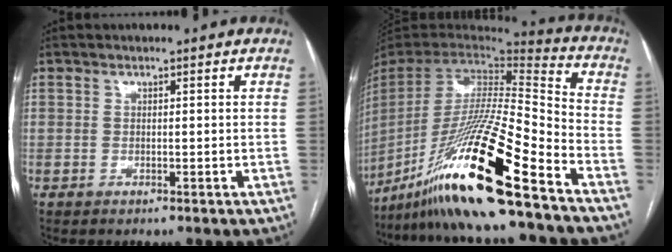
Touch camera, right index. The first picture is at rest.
{"total": 26.5, "force": [-17.5, 0.4, 19.9], "torque": [-0.383, -0.041, -0.322]}